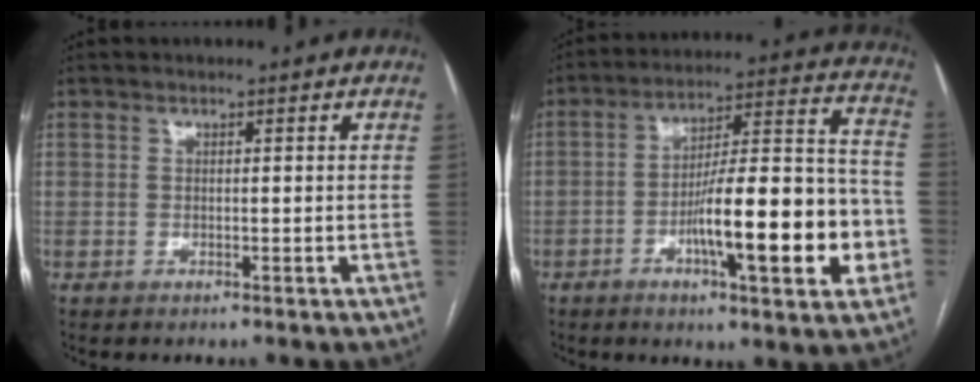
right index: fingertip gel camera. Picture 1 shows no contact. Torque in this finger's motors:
{"motor_torque": [0.99, -0.59, 0.60, 0.21]}